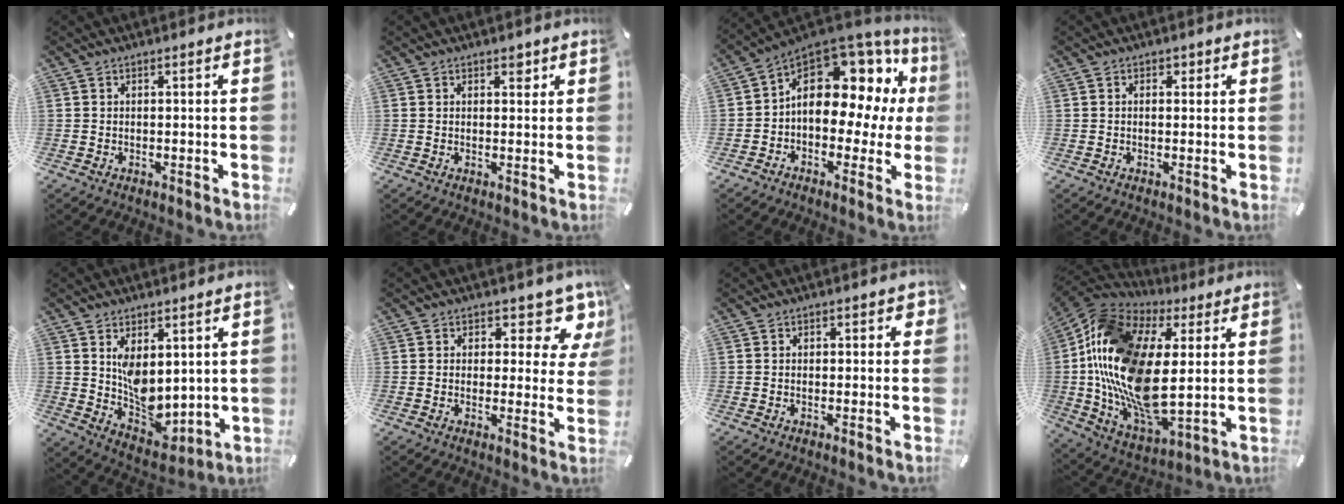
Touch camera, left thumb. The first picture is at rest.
{"total": 1.8, "force": [1.0, 1.2, 0.9], "torque": [-0.004, -0.004, 0.013]}
{"total": 15.4, "force": [4.5, 10.3, 10.5], "torque": [-0.152, -0.036, 0.074]}
{"total": 1.0, "force": [0.2, 1.0, 0.3], "torque": [-0.001, 0.004, 0.001]}
{"total": 8.6, "force": [2.1, 6.4, 5.3], "torque": [-0.080, -0.020, 0.048]}
{"total": 8.9, "force": [5.8, 4.9, 4.6], "torque": [-0.039, -0.047, 0.095]}
{"total": 1.0, "force": [0.0, 0.9, 0.4], "torque": [0.008, 0.000, -0.006]}
{"total": 20.9, "force": [2.5, 12.4, 16.6], "torque": [-0.385, -0.034, 0.035]}